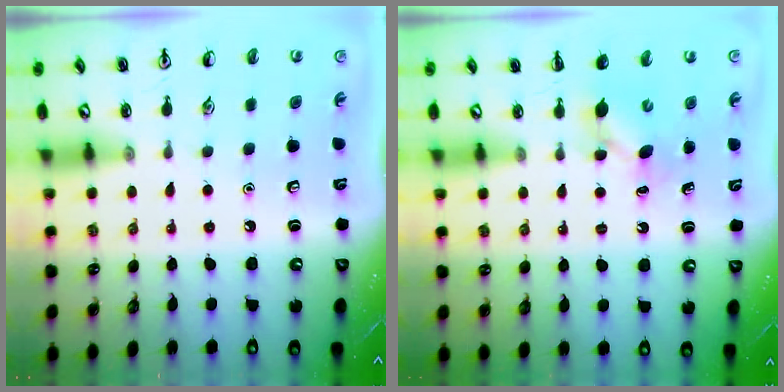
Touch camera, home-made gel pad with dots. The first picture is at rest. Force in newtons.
{"total": 4.4, "press": 4.2, "slide": 1.1}